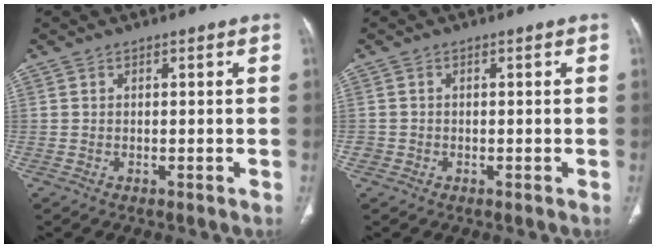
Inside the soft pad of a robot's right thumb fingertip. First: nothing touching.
{"total": 1.0, "force": [-0.3, 0.9, 0.1], "torque": [0.002, 0.005, -0.006]}